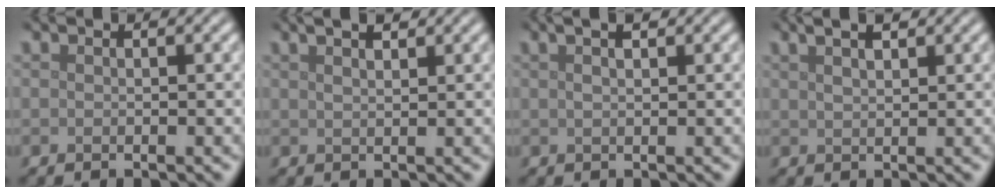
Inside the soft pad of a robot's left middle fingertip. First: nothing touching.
{"total": 3.8, "force": [2.5, 1.5, 2.4], "torque": [-0.022, 0.022, 0.013]}
{"total": 3.1, "force": [1.8, 1.2, 2.3], "torque": [-0.021, 0.011, 0.006]}
{"total": 3.8, "force": [2.5, 1.5, 2.5], "torque": [-0.029, 0.020, 0.020]}